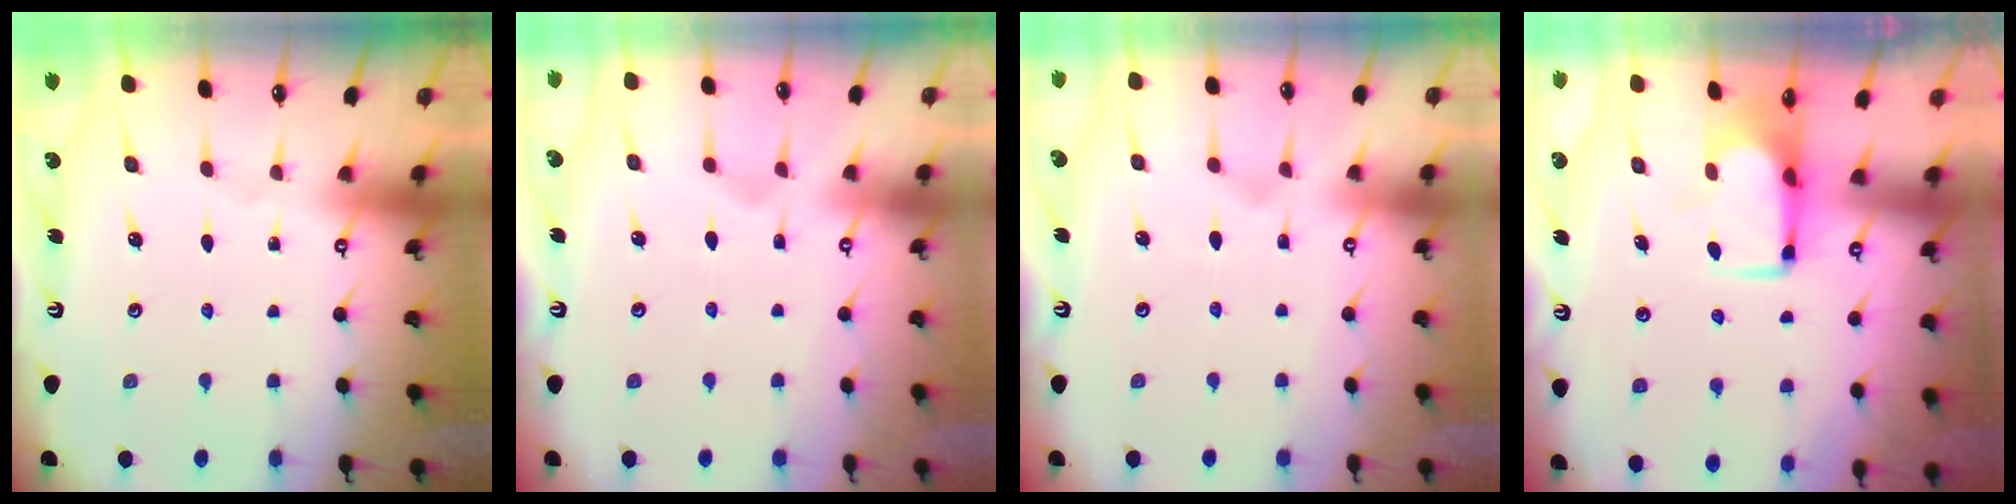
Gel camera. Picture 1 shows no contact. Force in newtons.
{"total": 2.7, "press": 2.4, "slide": 1.2}
{"total": 2.2, "press": 1.9, "slide": 1.1}
{"total": 0.6, "press": 0.6, "slide": 0.2}